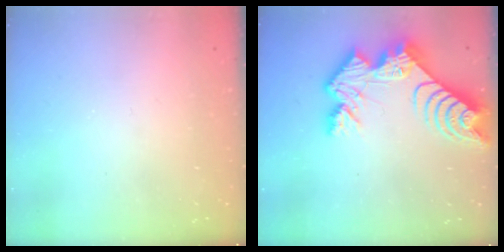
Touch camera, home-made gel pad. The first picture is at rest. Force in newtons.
{"total": 13.7, "press": 13.7, "slide": 1.1}